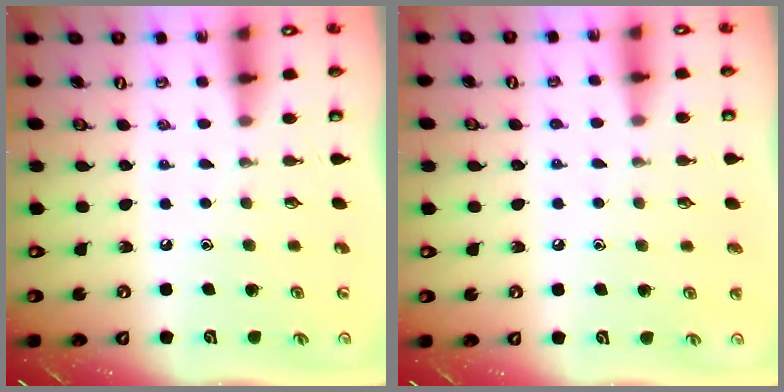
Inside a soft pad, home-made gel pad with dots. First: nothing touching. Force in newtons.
{"total": 4.8, "press": 4.7, "slide": 0.9}